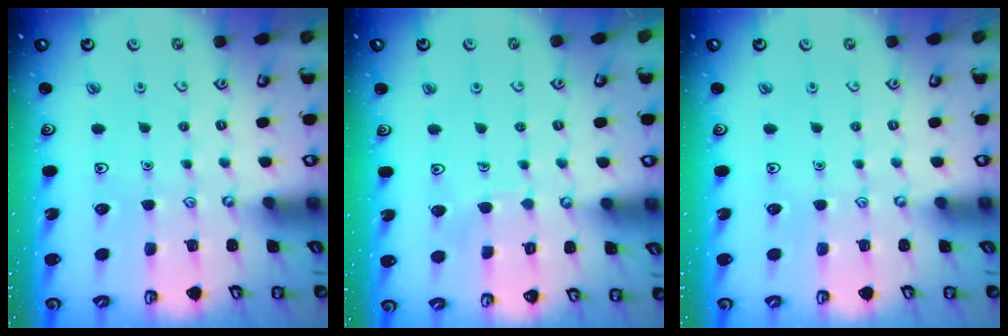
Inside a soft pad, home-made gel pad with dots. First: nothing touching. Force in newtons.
{"total": 2.2, "press": 2.2, "slide": 0.1}
{"total": 0.0}